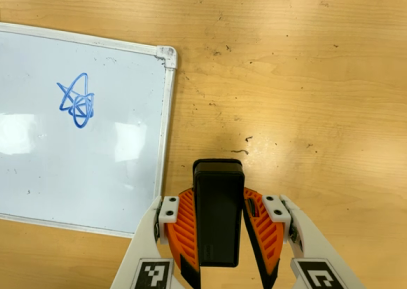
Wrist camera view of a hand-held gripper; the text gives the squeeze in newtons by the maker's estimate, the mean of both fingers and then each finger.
{"total": 6.4, "left": 5.0, "right": 7.9}